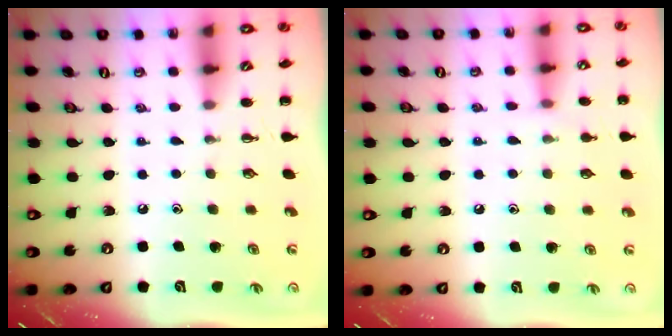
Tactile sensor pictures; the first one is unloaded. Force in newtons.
{"total": 4.5, "press": 4.1, "slide": 1.7}